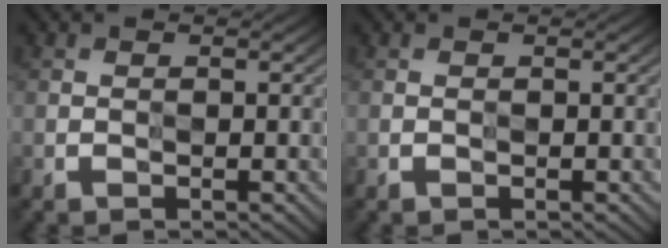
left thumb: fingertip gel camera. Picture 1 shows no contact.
{"total": 0.0}